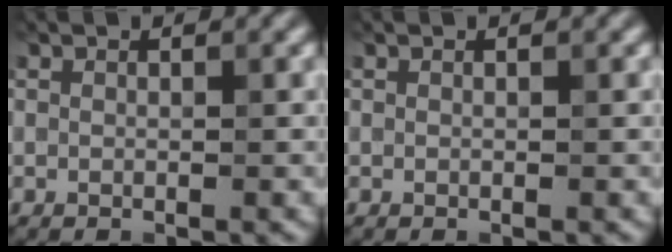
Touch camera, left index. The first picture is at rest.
{"total": 0.0}